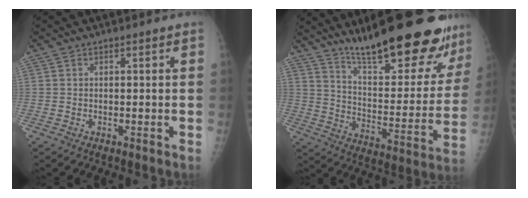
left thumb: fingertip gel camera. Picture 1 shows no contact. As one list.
[{"total": 27.9, "force": [20.6, 6.5, 17.6], "torque": [-0.219, -0.100, 0.306]}]